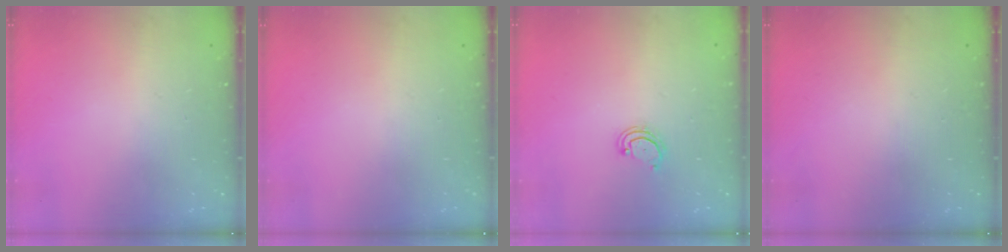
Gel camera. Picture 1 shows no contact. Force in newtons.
{"total": 0.0}
{"total": 2.8, "press": 2.8, "slide": 0.2}
{"total": 0.0}